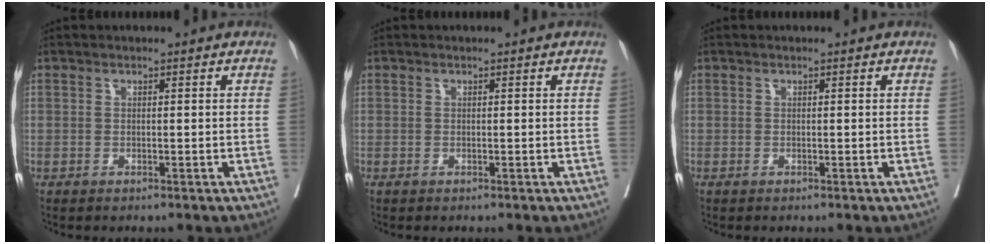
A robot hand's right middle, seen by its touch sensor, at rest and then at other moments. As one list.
[{"total": 0.0}, {"total": 0.0}]